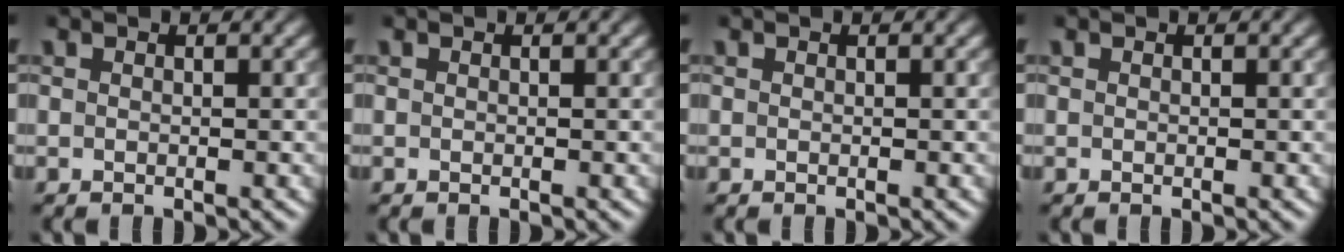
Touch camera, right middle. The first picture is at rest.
{"total": 0.0}
{"total": 0.0}
{"total": 0.0}